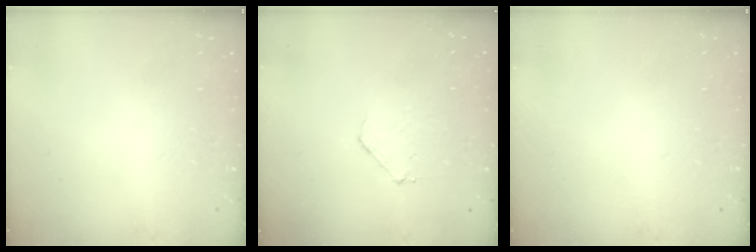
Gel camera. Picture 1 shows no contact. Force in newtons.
{"total": 4.5, "press": 4.5, "slide": 0.3}
{"total": 0.0}